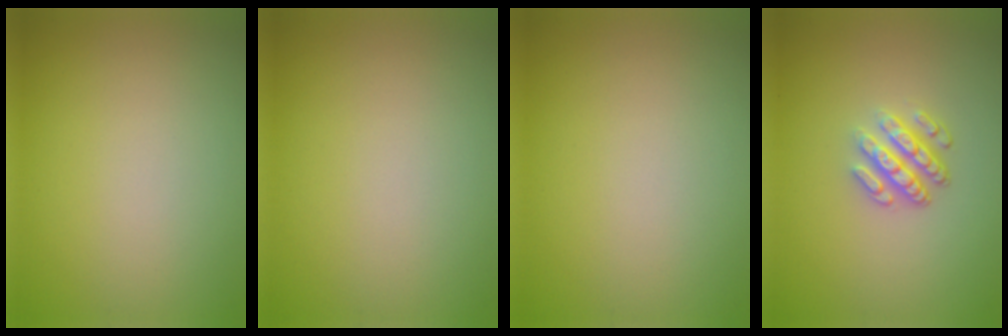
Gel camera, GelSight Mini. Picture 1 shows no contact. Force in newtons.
{"total": 0.0}
{"total": 0.0}
{"total": 3.6, "press": 2.6, "slide": 2.4}